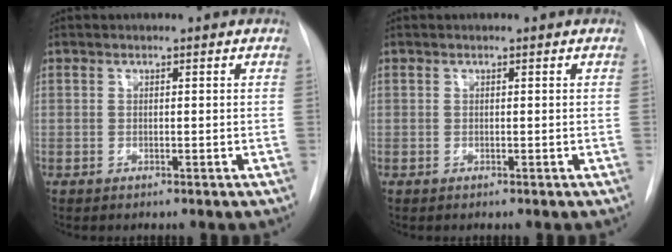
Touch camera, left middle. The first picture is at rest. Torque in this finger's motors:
{"motor_torque": [0.00, 0.00, -0.02, 0.00]}